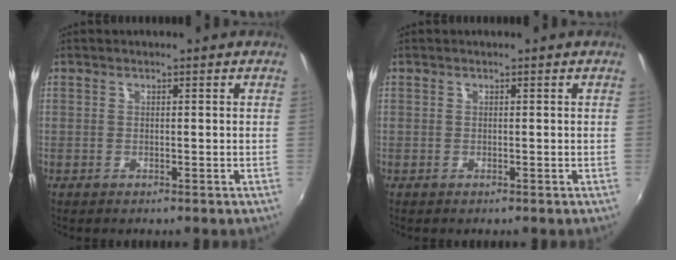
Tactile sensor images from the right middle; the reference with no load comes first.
{"total": 0.0}